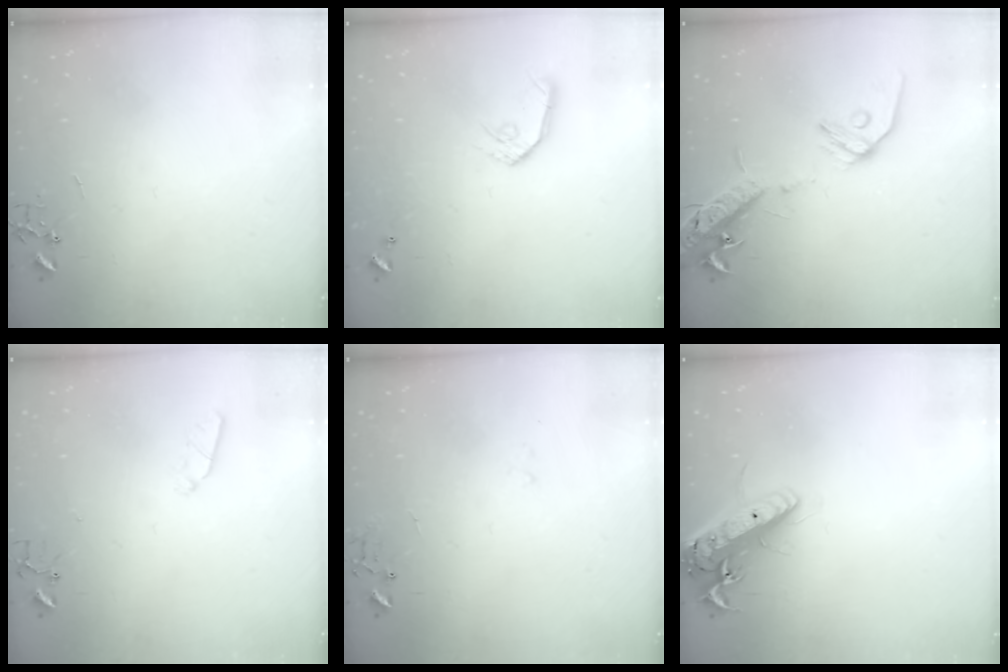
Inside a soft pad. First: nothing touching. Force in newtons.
{"total": 8.8, "press": 8.8, "slide": 0.6}
{"total": 15.4, "press": 15.0, "slide": 3.5}
{"total": 3.6, "press": 3.5, "slide": 0.6}
{"total": 8.0, "press": 8.0, "slide": 0.9}
{"total": 17.6, "press": 17.2, "slide": 3.6}